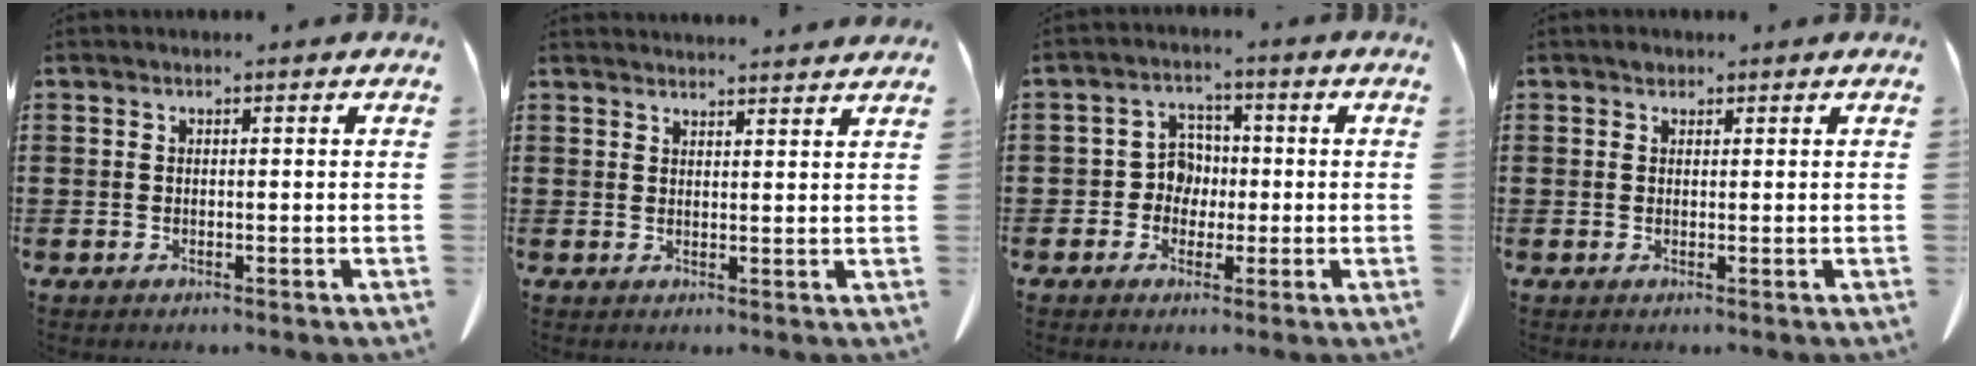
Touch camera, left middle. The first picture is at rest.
{"total": 2.7, "force": [2.7, -0.4, 0.1], "torque": [-0.008, -0.006, 0.051]}
{"total": 4.4, "force": [-0.6, 4.0, 1.6], "torque": [-0.047, 0.012, -0.017]}
{"total": 0.9, "force": [0.6, 0.6, 0.2], "torque": [-0.006, 0.003, 0.011]}